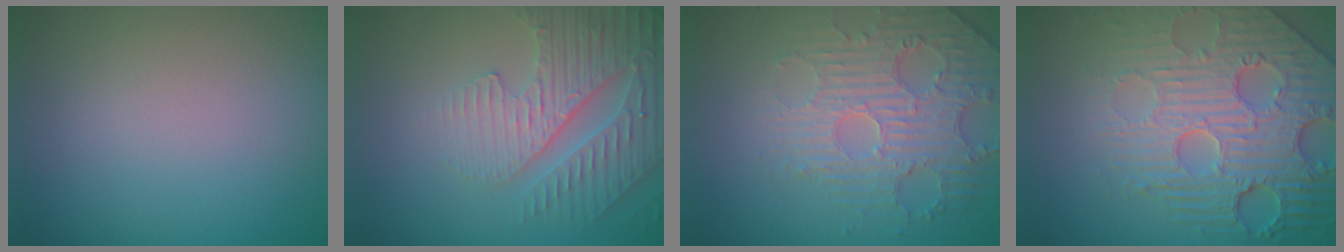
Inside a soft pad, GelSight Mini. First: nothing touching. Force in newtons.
{"total": 4.6, "press": 4.1, "slide": 2.0}
{"total": 4.8, "press": 3.8, "slide": 2.9}
{"total": 8.6, "press": 6.0, "slide": 6.1}